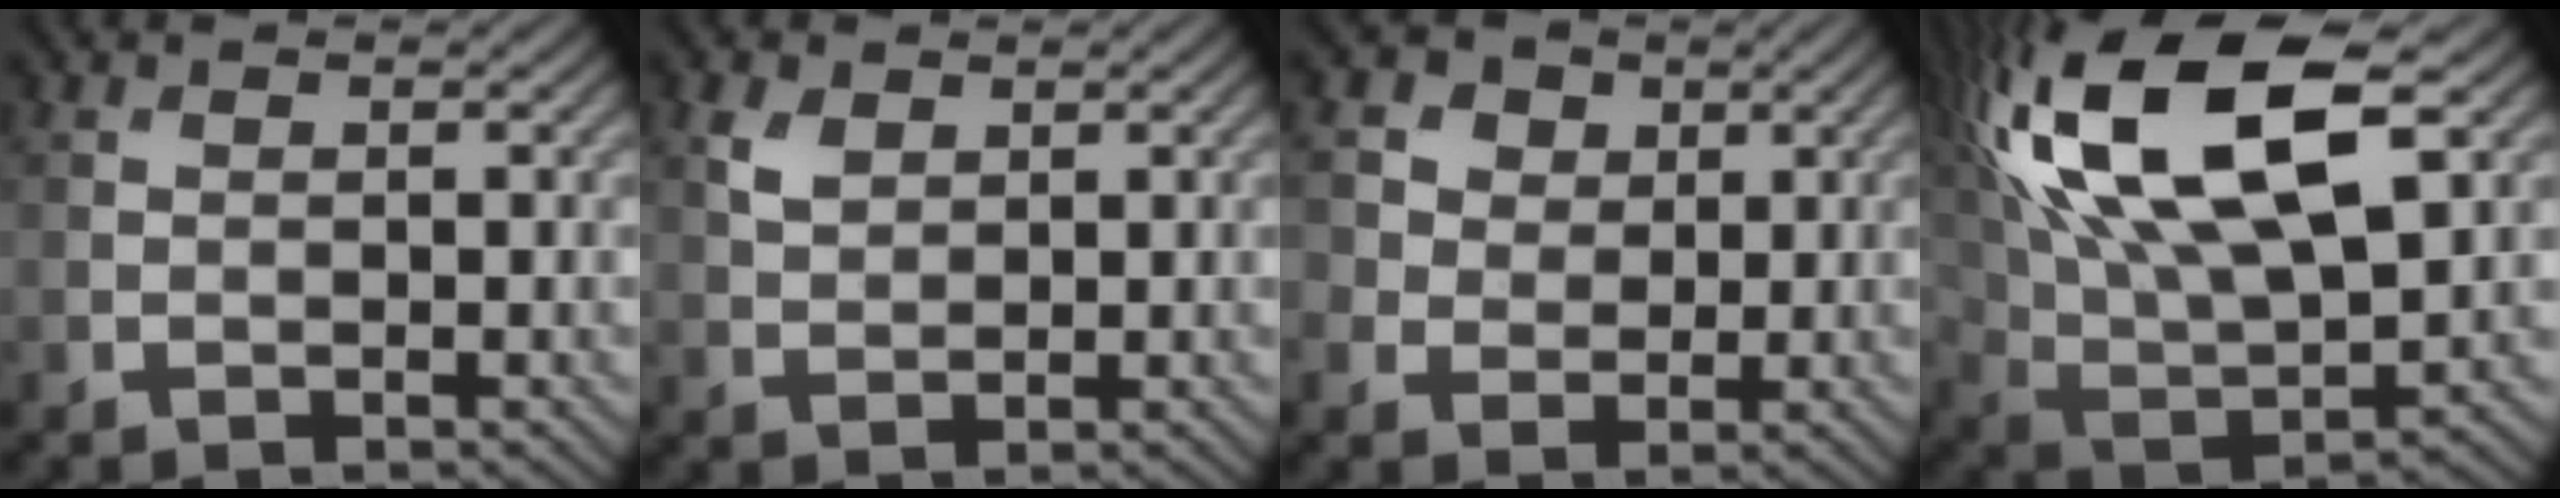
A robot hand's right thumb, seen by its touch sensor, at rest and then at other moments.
{"total": 2.4, "force": [1.4, 1.4, 1.4], "torque": [-0.039, 0.002, 0.029]}
{"total": 6.0, "force": [2.5, 5.1, 2.2], "torque": [-0.089, 0.006, 0.041]}
{"total": 19.9, "force": [8.4, 8.3, 16.0], "torque": [-0.346, 0.043, 0.139]}